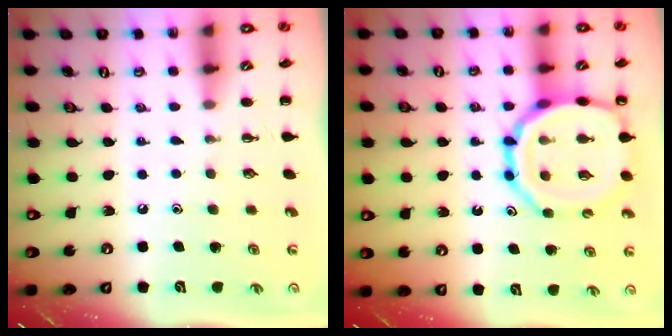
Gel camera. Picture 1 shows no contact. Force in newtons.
{"total": 17.4, "press": 17.3, "slide": 2.3}